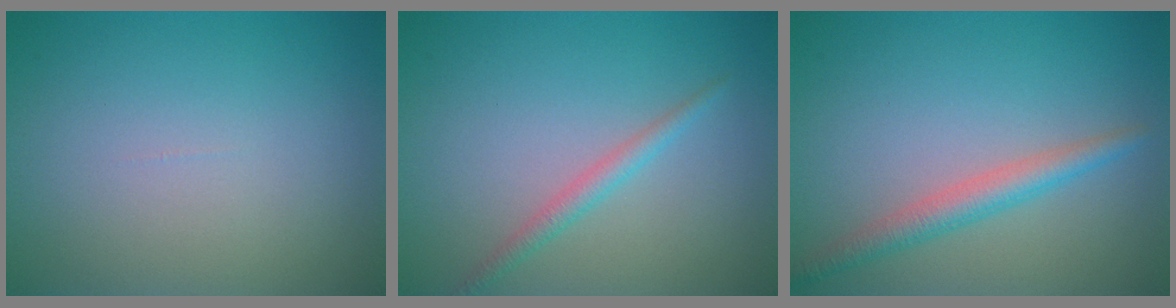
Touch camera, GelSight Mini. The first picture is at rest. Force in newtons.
{"total": 1.6, "press": 1.6, "slide": 0.1}
{"total": 2.7, "press": 2.7, "slide": 0.1}